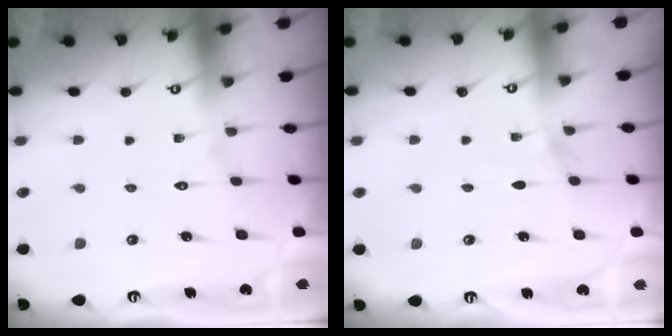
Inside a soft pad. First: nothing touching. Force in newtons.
{"total": 5.8, "press": 5.1, "slide": 2.6}